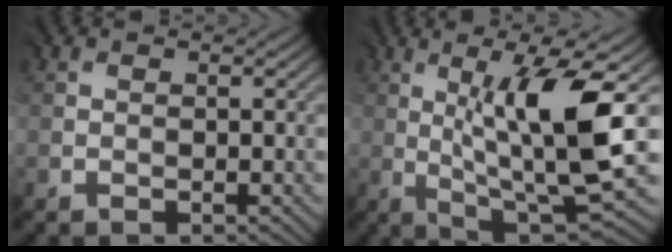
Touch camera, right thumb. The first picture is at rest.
{"total": 12.0, "force": [1.6, 2.2, 11.7], "torque": [-0.190, -0.001, 0.039]}